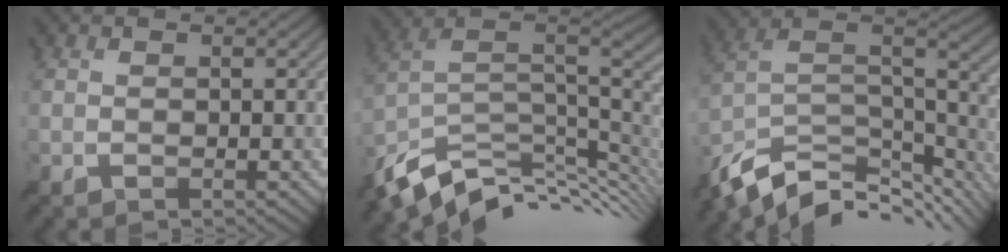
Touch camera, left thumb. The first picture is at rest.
{"total": 12.2, "force": [-5.7, 5.9, 8.9], "torque": [-0.200, -0.017, -0.098]}
{"total": 13.0, "force": [-8.5, 5.8, 8.1], "torque": [-0.197, -0.011, -0.141]}